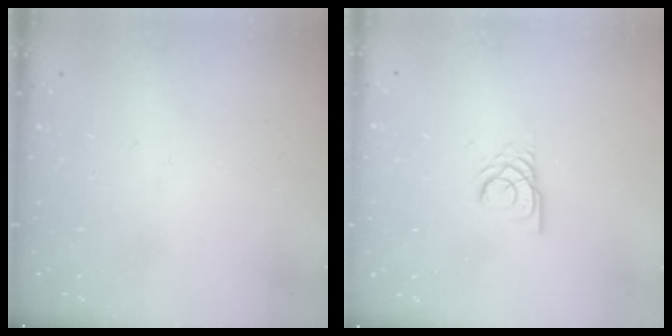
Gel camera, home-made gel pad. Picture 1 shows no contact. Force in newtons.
{"total": 3.1, "press": 3.1, "slide": 0.1}